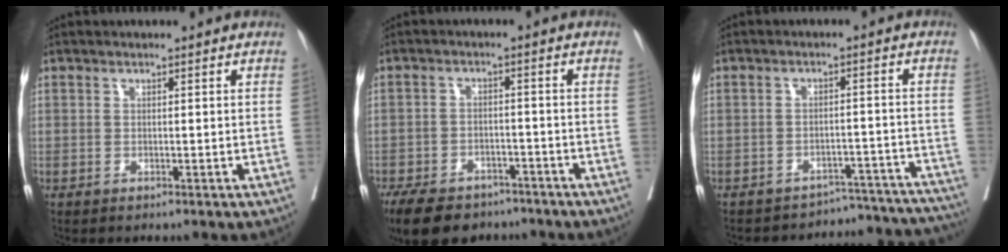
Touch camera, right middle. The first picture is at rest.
{"total": 13.0, "force": [-9.9, 6.3, 5.5], "torque": [-0.109, -0.007, -0.147]}
{"total": 16.5, "force": [-16.1, 3.4, 0.5], "torque": [-0.006, 0.035, -0.173]}